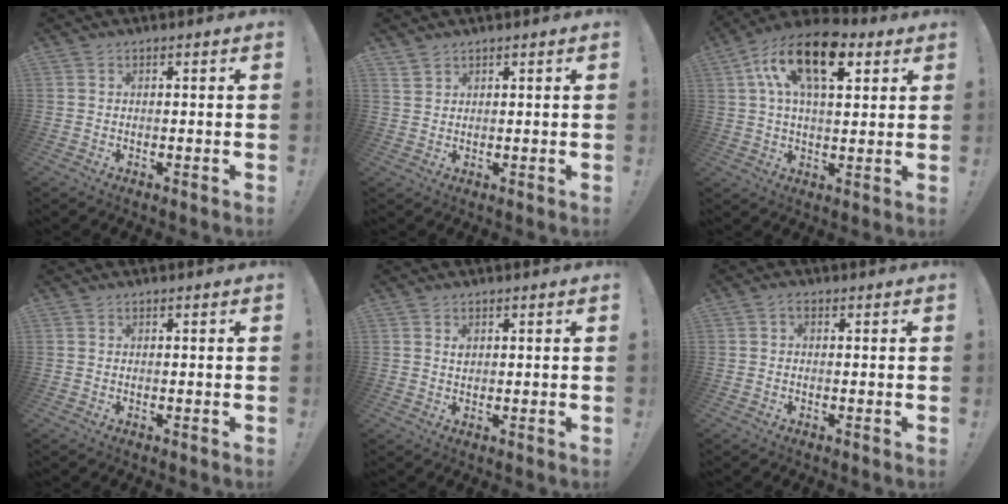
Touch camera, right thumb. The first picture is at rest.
{"total": 2.2, "force": [2.0, 0.8, 0.4], "torque": [-0.005, -0.015, 0.040]}
{"total": 16.8, "force": [7.0, 8.5, 12.6], "torque": [-0.207, -0.006, 0.124]}
{"total": 0.0}
{"total": 1.2, "force": [0.7, 0.8, 0.6], "torque": [-0.003, -0.003, 0.012]}
{"total": 1.0, "force": [0.0, 0.5, 0.9], "torque": [-0.019, 0.003, -0.001]}